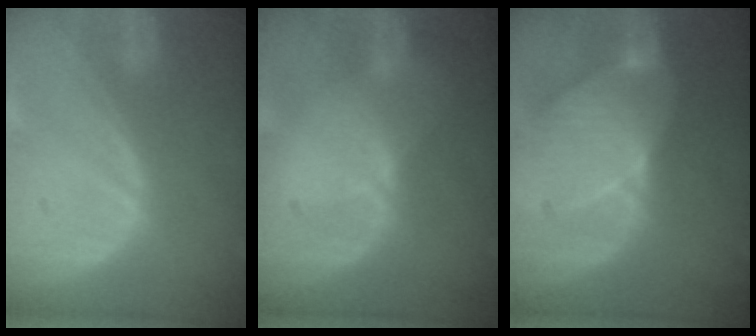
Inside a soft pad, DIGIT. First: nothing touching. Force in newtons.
{"total": 2.3, "press": 1.8, "slide": 1.4}
{"total": 7.5, "press": 7.4, "slide": 0.5}